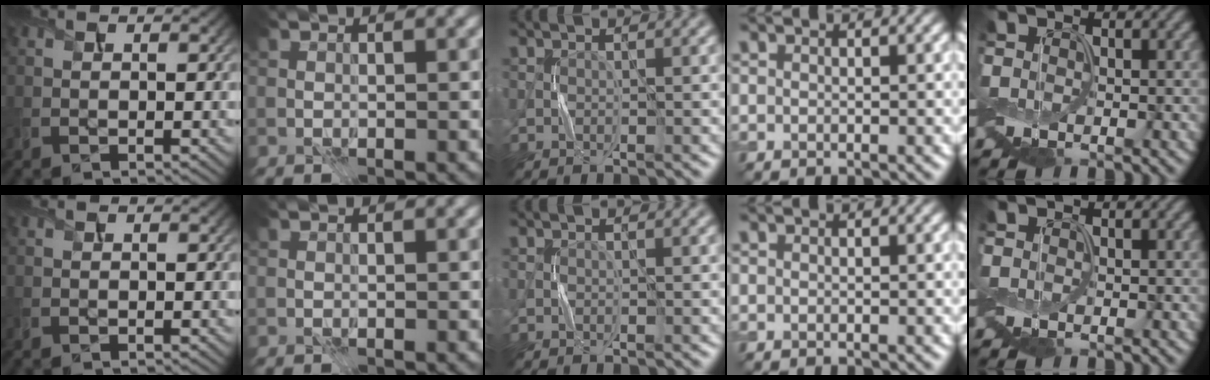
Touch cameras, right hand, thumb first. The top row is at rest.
{}